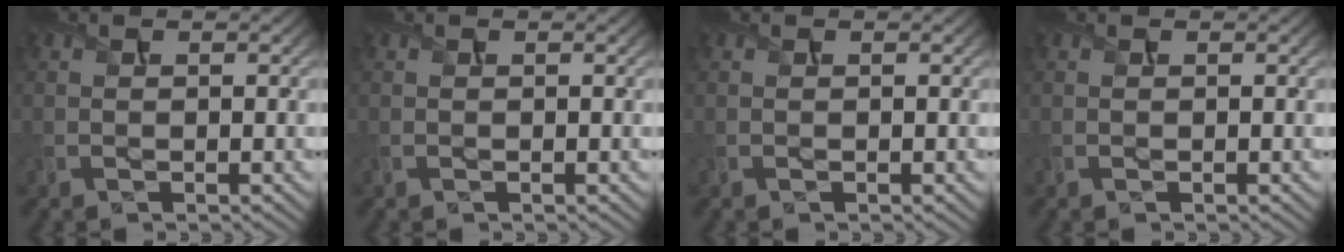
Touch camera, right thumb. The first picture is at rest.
{"total": 0.0}
{"total": 0.0}
{"total": 0.0}